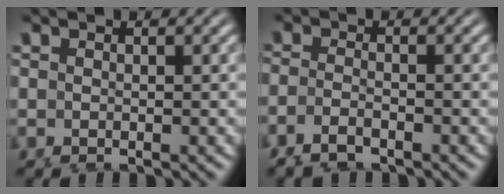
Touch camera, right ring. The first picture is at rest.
{"total": 2.9, "force": [-1.5, 2.1, 1.3], "torque": [-0.043, -0.017, -0.017]}